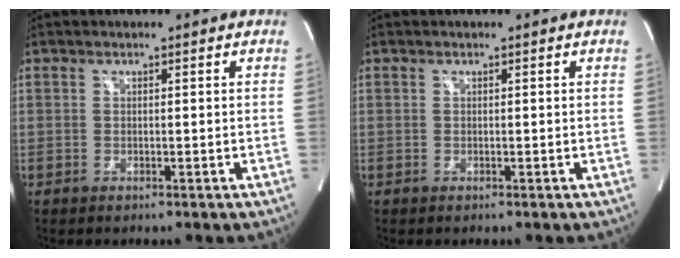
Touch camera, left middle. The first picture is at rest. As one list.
[{"total": 0.0}]